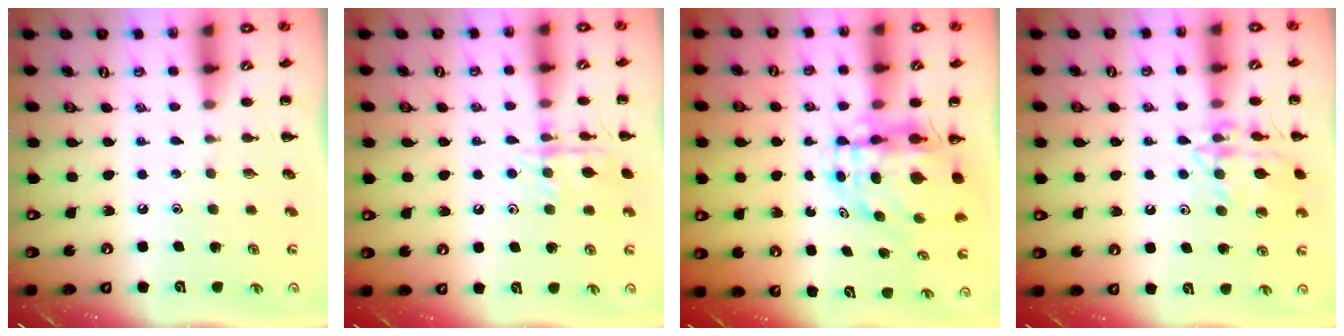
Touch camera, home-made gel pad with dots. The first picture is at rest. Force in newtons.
{"total": 11.4, "press": 11.4, "slide": 0.6}
{"total": 7.1, "press": 6.9, "slide": 1.4}
{"total": 14.8, "press": 14.8, "slide": 0.9}